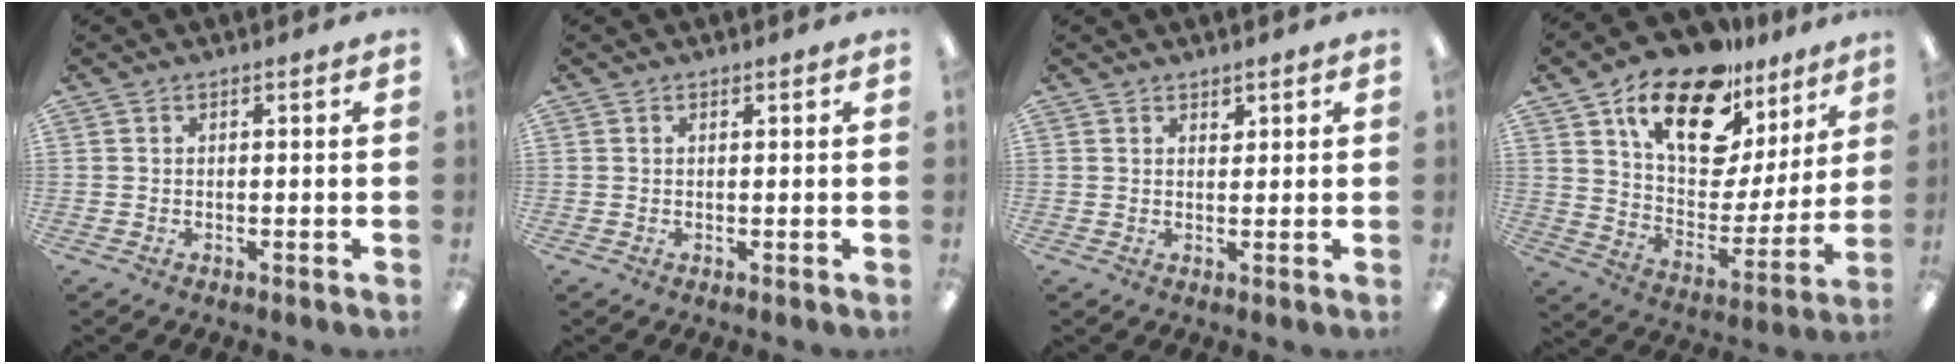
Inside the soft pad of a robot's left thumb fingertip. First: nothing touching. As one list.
[{"total": 0.0}, {"total": 1.6, "force": [1.2, 0.9, 0.2], "torque": [0.012, -0.007, 0.021]}, {"total": 20.4, "force": [13.6, 10.1, 11.3], "torque": [-0.190, -0.084, 0.240]}]